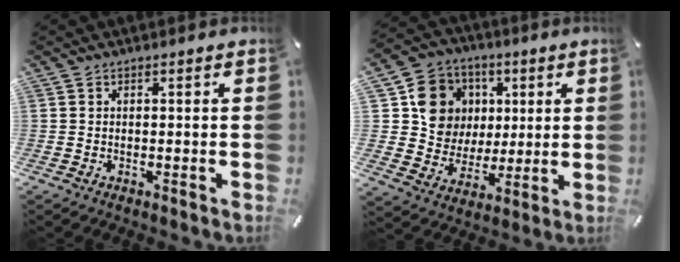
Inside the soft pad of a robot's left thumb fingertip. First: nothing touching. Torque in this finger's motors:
{"motor_torque": [1.32, 1.54, 0.33, -0.37, 0.22]}